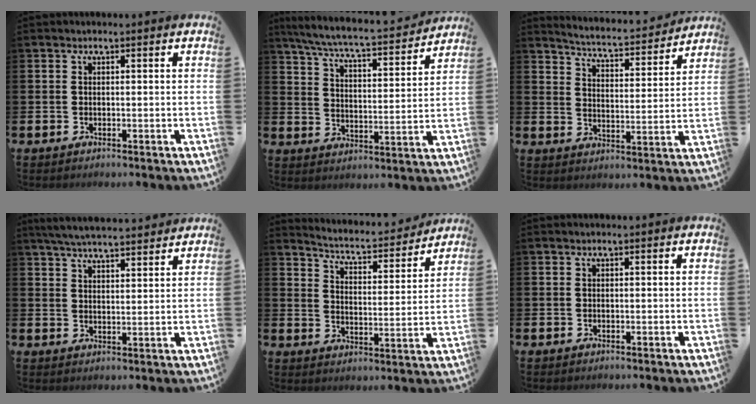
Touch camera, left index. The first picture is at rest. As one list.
[{"total": 6.8, "force": [6.2, 0.5, 2.6], "torque": [-0.080, -0.048, 0.103]}, {"total": 4.6, "force": [4.6, 0.3, 0.7], "torque": [-0.040, -0.041, 0.073]}, {"total": 5.4, "force": [5.3, 0.3, 1.2], "torque": [-0.044, -0.020, 0.096]}, {"total": 4.5, "force": [4.4, 0.5, 0.7], "torque": [-0.041, -0.041, 0.068]}, {"total": 0.0}]